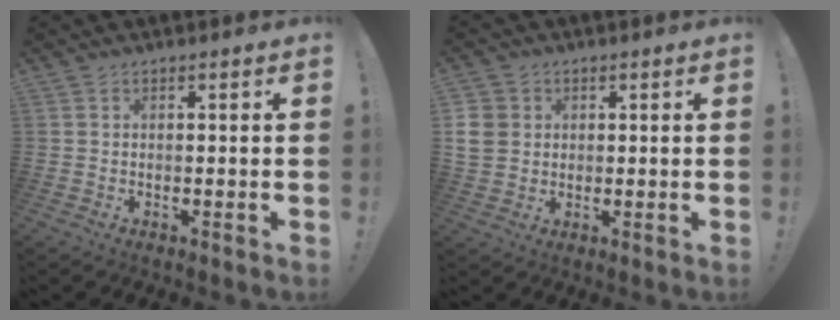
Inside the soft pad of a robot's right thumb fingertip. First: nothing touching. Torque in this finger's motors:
{"motor_torque": [0.00, 0.15, 0.07, 0.20, 0.10]}